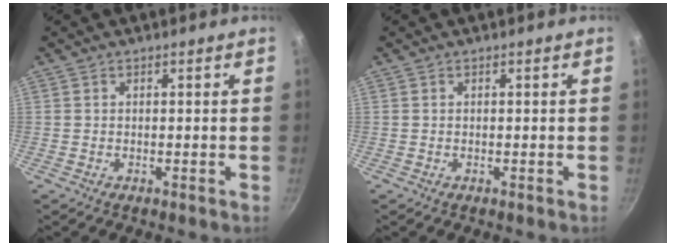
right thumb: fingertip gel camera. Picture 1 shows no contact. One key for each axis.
{"total": 0.0}